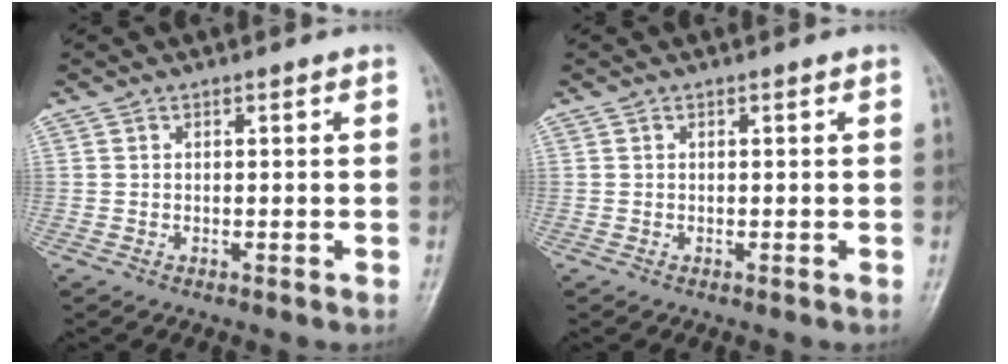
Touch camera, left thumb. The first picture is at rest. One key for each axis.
{"total": 0.0}